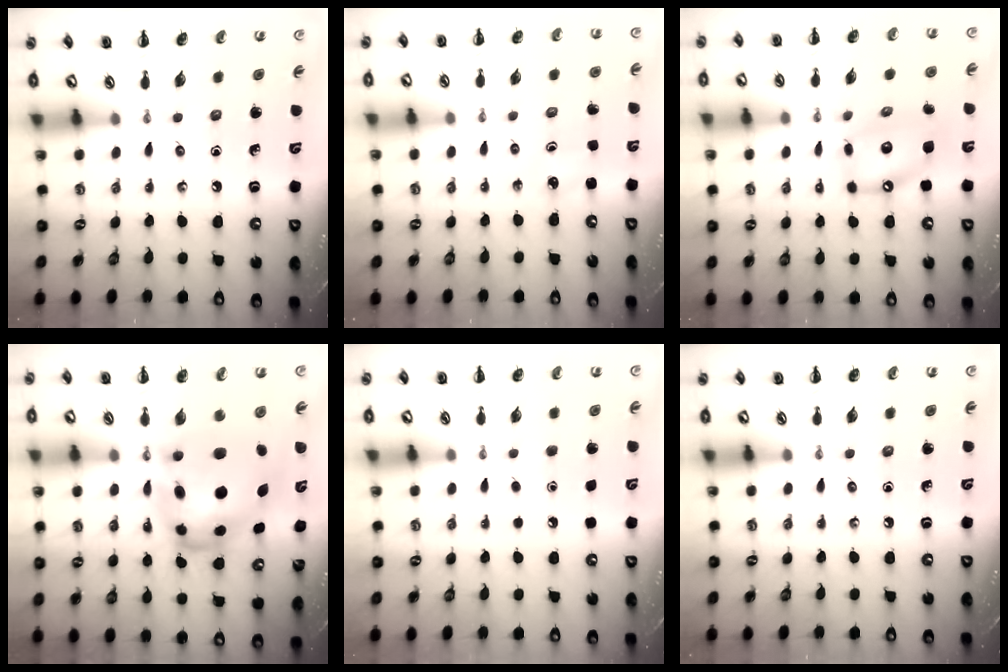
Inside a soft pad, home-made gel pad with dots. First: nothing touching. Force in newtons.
{"total": 2.5, "press": 2.4, "slide": 0.8}
{"total": 13.2, "press": 12.9, "slide": 2.9}
{"total": 8.2, "press": 8.0, "slide": 2.1}
{"total": 1.6, "press": 1.6, "slide": 0.1}
{"total": 0.0}